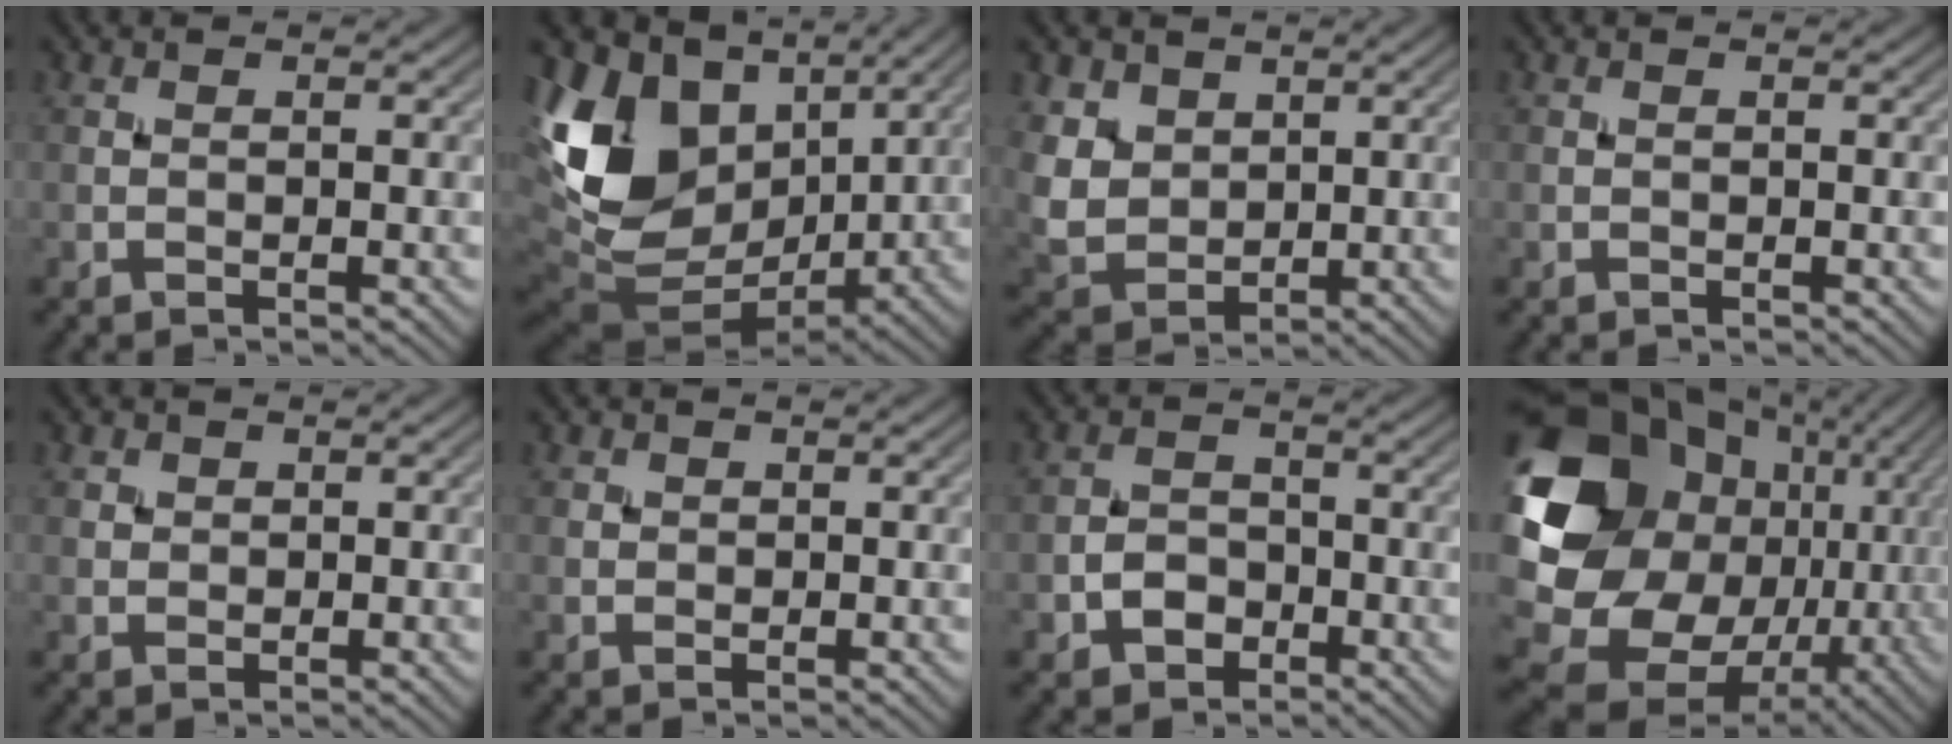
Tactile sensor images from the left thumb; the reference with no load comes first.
{"total": 18.3, "force": [3.7, 13.1, 12.3], "torque": [-0.258, -0.003, 0.101]}
{"total": 6.9, "force": [3.0, 5.2, 3.3], "torque": [-0.127, -0.005, 0.069]}
{"total": 0.0}
{"total": 1.9, "force": [0.9, 1.6, 0.6], "torque": [-0.016, -0.008, 0.020]}
{"total": 1.6, "force": [0.7, 1.3, 0.4], "torque": [-0.011, -0.005, 0.014]}
{"total": 3.7, "force": [-1.8, 2.8, 1.7], "torque": [-0.031, 0.001, -0.040]}
{"total": 20.5, "force": [0.9, 16.9, 11.6], "torque": [-0.266, -0.027, 0.049]}